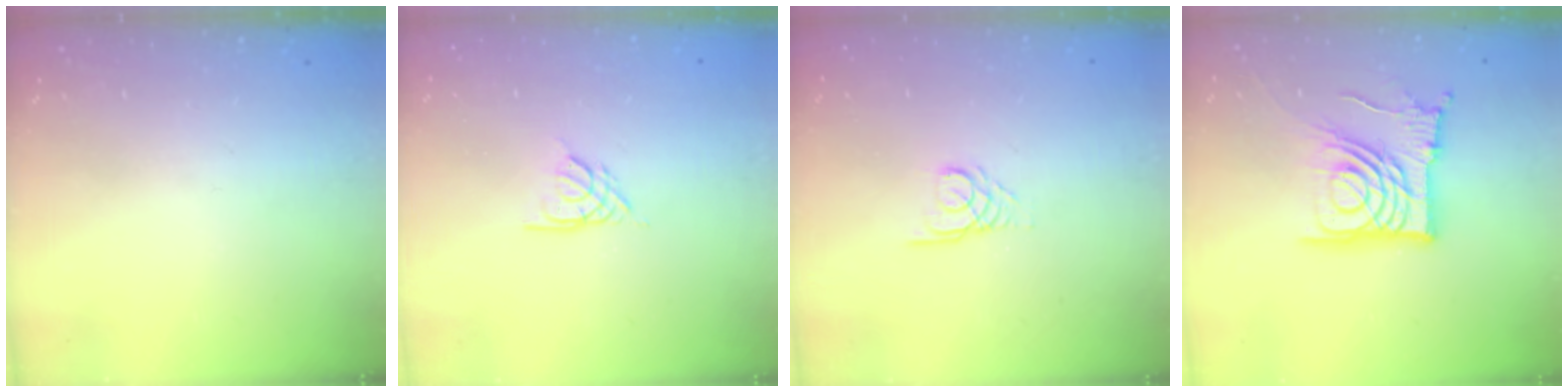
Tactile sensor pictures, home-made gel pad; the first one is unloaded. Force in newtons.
{"total": 2.6, "press": 2.6, "slide": 0.6}
{"total": 4.8, "press": 4.8, "slide": 0.3}
{"total": 15.5, "press": 15.5, "slide": 1.2}